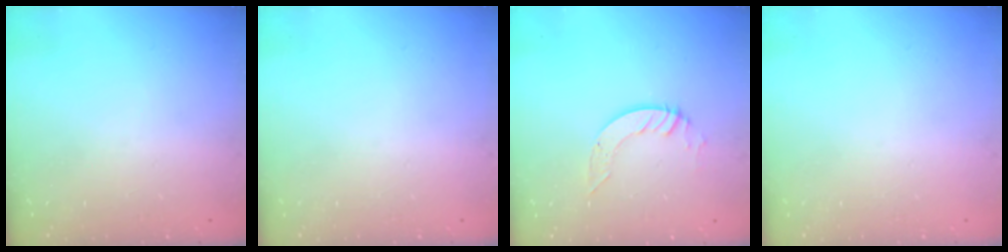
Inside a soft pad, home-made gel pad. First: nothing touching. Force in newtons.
{"total": 0.0}
{"total": 4.0, "press": 4.0, "slide": 0.2}
{"total": 0.0}